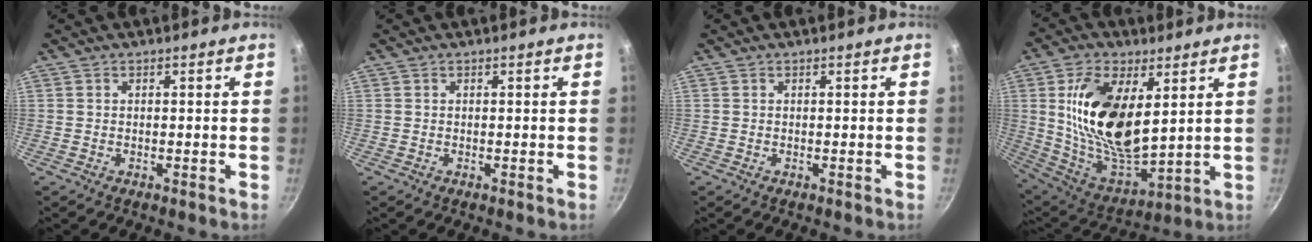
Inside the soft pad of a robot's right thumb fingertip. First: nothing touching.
{"total": 0.0}
{"total": 0.0}
{"total": 20.5, "force": [5.2, 10.5, 16.8], "torque": [-0.301, -0.035, 0.109]}